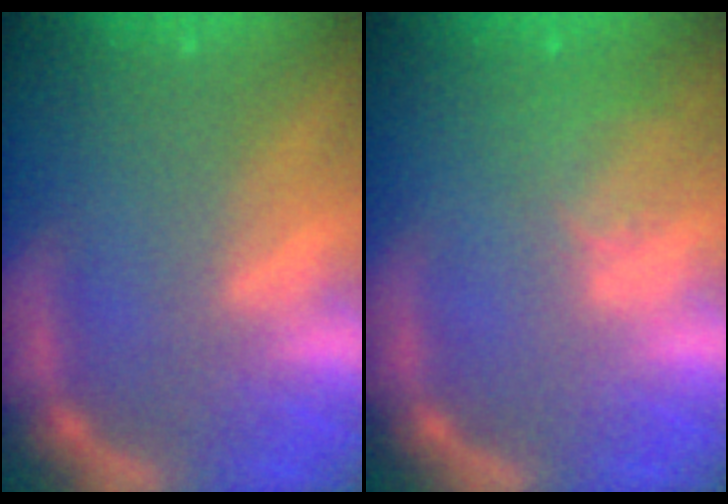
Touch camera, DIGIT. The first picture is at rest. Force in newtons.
{"total": 2.5}